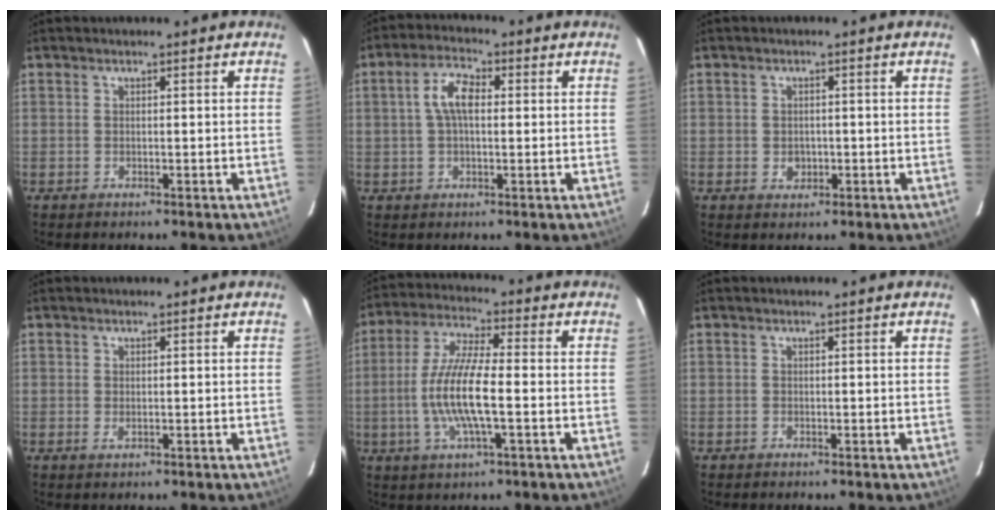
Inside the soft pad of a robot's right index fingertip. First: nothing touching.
{"total": 5.9, "force": [0.8, 2.9, 5.1], "torque": [-0.100, 0.016, 0.015]}
{"total": 2.3, "force": [-0.5, 2.0, 1.0], "torque": [-0.016, 0.001, -0.004]}
{"total": 0.8, "force": [0.0, 0.4, 0.6], "torque": [-0.013, -0.002, 0.000]}
{"total": 11.8, "force": [-2.2, 2.3, 11.3], "torque": [-0.233, -0.002, -0.044]}
{"total": 0.0}